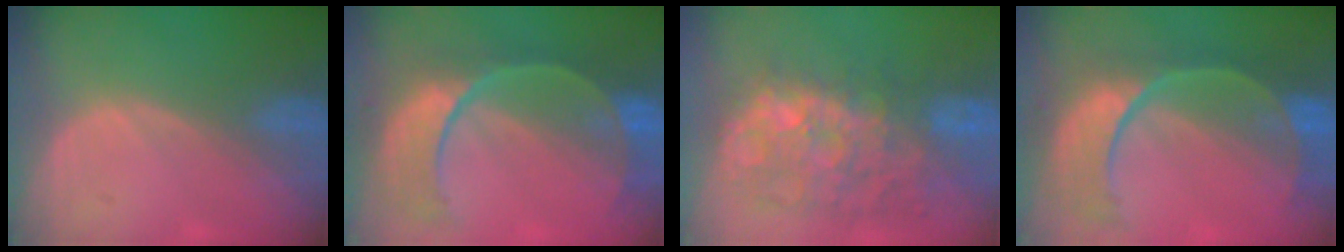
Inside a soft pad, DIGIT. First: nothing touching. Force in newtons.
{"total": 10.8, "press": 9.3, "slide": 5.6}
{"total": 12.0, "press": 11.1, "slide": 4.7}
{"total": 11.1, "press": 9.4, "slide": 6.0}